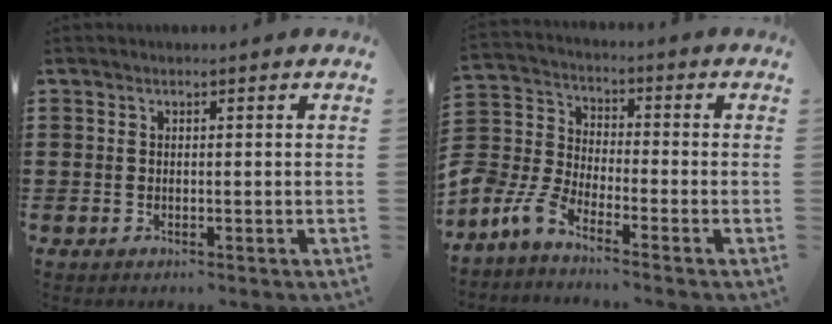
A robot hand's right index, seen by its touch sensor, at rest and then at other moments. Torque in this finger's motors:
{"motor_torque": [1.11, 1.02, 0.67, 0.15]}